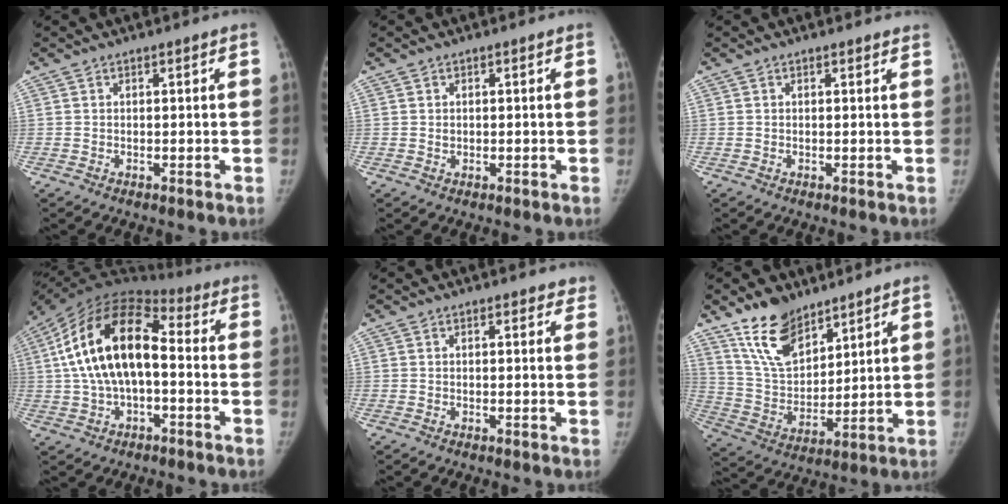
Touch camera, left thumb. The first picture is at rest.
{"total": 0.7, "force": [0.1, 0.7, 0.3], "torque": [-0.004, 0.001, 0.004]}
{"total": 1.0, "force": [0.9, 0.3, 0.1], "torque": [0.001, -0.003, 0.007]}
{"total": 18.8, "force": [0.5, 9.9, 16.0], "torque": [-0.294, 0.043, 0.002]}
{"total": 2.8, "force": [2.2, 1.2, 1.4], "torque": [0.009, -0.002, 0.018]}
{"total": 13.3, "force": [9.5, 6.6, 6.4], "torque": [-0.089, -0.056, 0.193]}